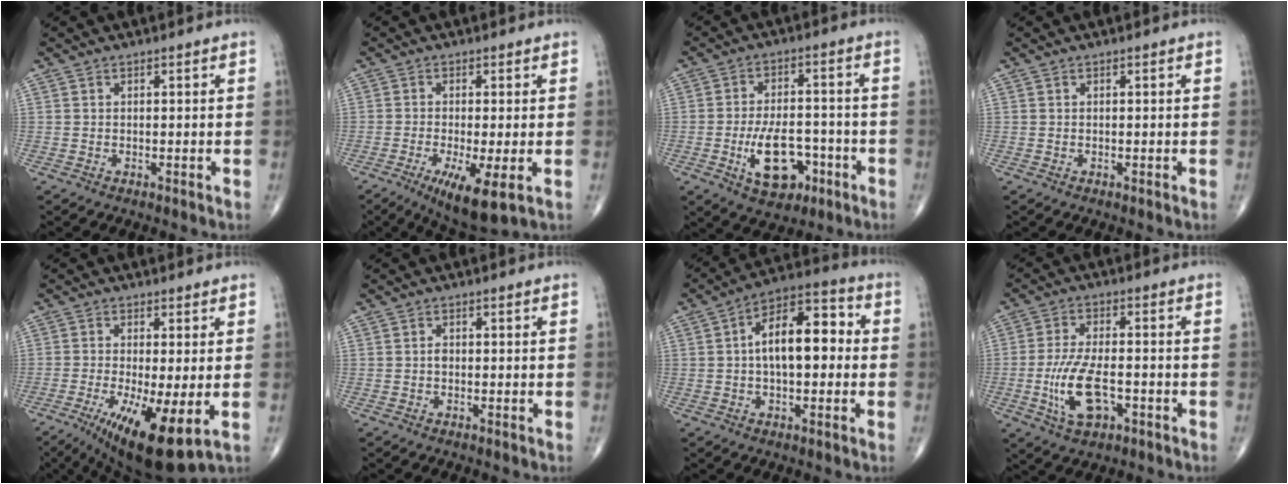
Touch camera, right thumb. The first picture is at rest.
{"total": 8.9, "force": [-3.1, 2.0, 8.1], "torque": [-0.142, -0.019, -0.049]}
{"total": 11.1, "force": [-4.2, 6.2, 8.2], "torque": [-0.119, 0.021, -0.062]}
{"total": 0.0}
{"total": 13.2, "force": [-4.0, 3.4, 12.2], "torque": [-0.213, -0.025, -0.055]}
{"total": 0.9, "force": [-0.2, 0.6, 0.6], "torque": [-0.009, 0.002, -0.006]}
{"total": 13.5, "force": [0.8, 6.9, 11.6], "torque": [-0.167, 0.038, 0.001]}
{"total": 10.3, "force": [-2.9, 4.7, 8.7], "torque": [-0.176, 0.007, -0.051]}